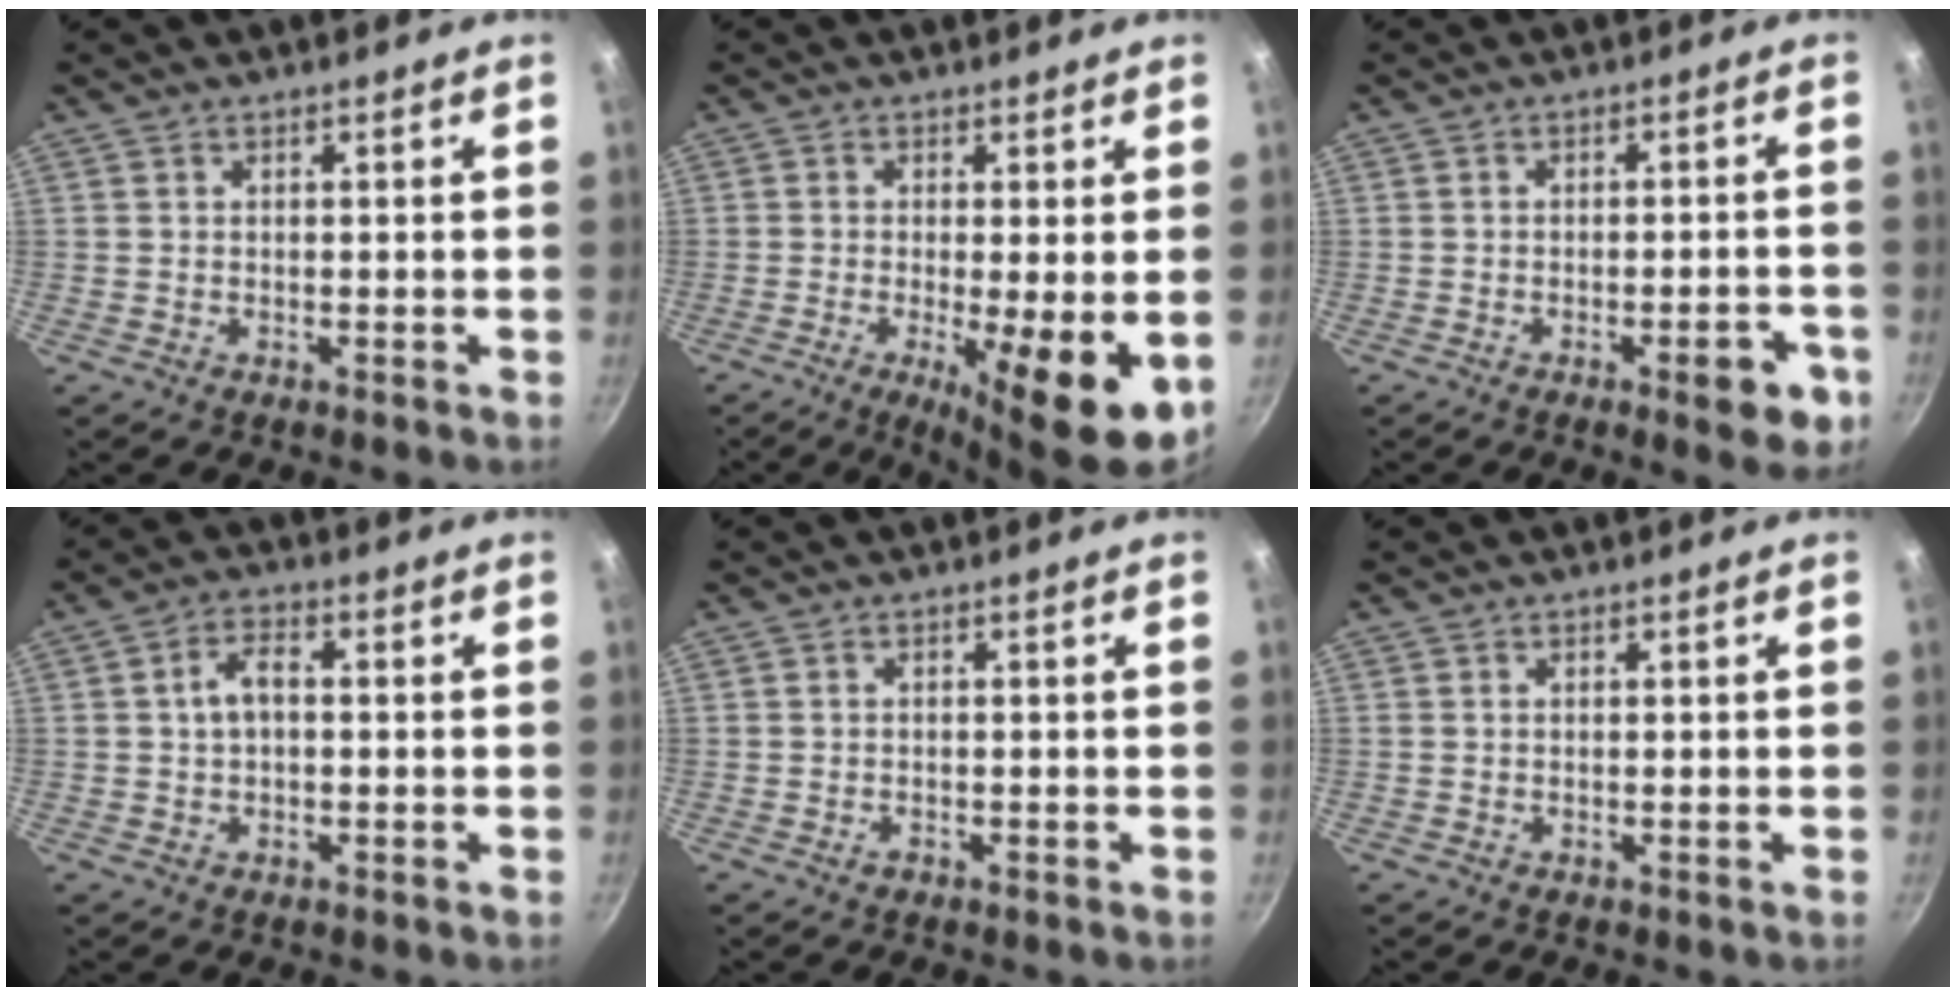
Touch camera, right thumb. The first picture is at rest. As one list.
[{"total": 10.1, "force": [-2.1, 2.1, 9.7], "torque": [-0.145, -0.012, -0.026]}, {"total": 7.4, "force": [-3.2, 2.6, 6.1], "torque": [-0.055, 0.019, -0.036]}, {"total": 4.6, "force": [0.1, 2.8, 3.7], "torque": [-0.064, 0.020, -0.002]}, {"total": 0.8, "force": [-0.5, 0.6, 0.3], "torque": [-0.006, 0.003, -0.009]}, {"total": 0.0}]